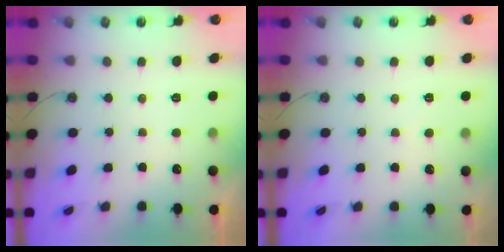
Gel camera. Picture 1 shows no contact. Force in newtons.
{"total": 2.1, "press": 2.1, "slide": 0.4}